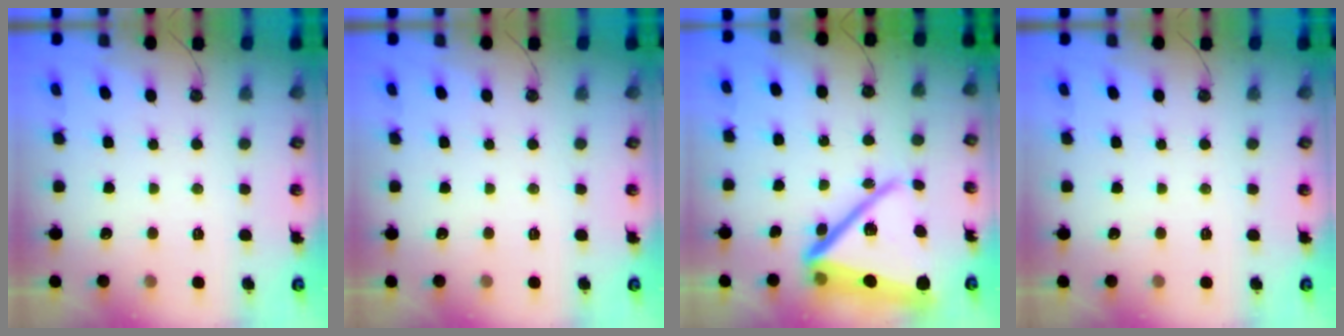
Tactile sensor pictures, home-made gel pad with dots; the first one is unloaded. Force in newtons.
{"total": 0.0}
{"total": 22.8, "press": 22.7, "slide": 2.0}
{"total": 0.0}